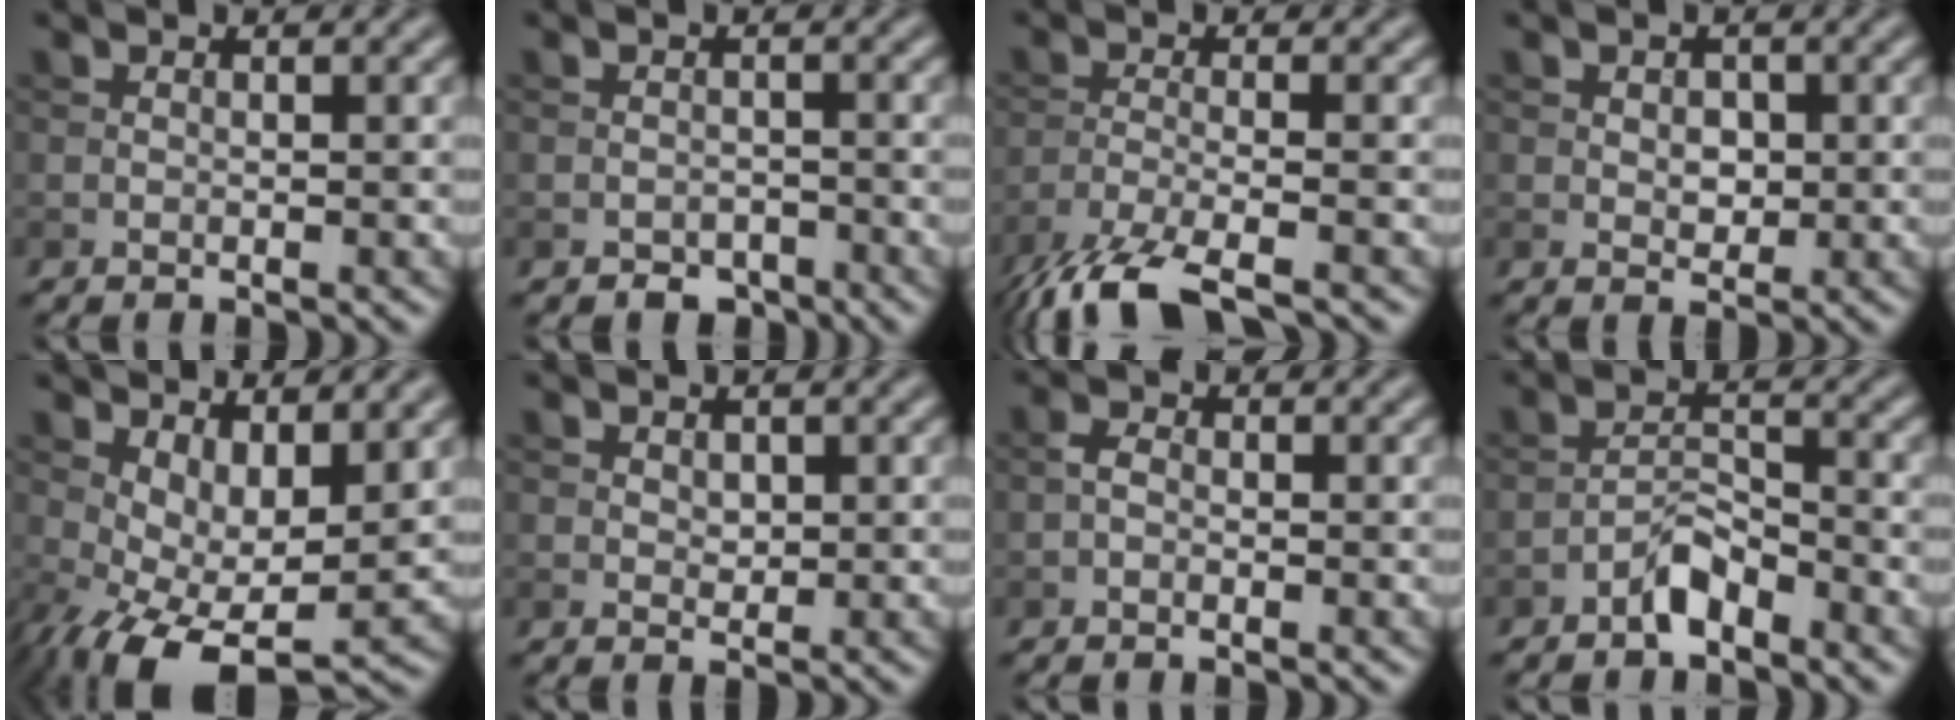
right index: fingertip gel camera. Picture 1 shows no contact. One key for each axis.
{"total": 1.9, "fx": -1.5, "fy": 1.2, "fz": 0.5, "tx": 0.002, "ty": 0.002, "tz": -0.026}
{"total": 7.3, "fx": -5.6, "fy": 1.6, "fz": 4.5, "tx": -0.087, "ty": -0.015, "tz": -0.112}
{"total": 1.8, "fx": 0.2, "fy": 1.3, "fz": 1.2, "tx": -0.020, "ty": -0.004, "tz": 0.006}
{"total": 7.3, "fx": -0.5, "fy": 3.5, "fz": 6.4, "tx": -0.119, "ty": -0.008, "tz": -0.004}
{"total": 1.1, "fx": 0.5, "fy": 0.8, "fz": 0.5, "tx": -0.008, "ty": -0.004, "tz": 0.012}
{"total": 1.2, "fx": -0.5, "fy": 0.8, "fz": 0.8, "tx": -0.014, "ty": 0.003, "tz": -0.013}
{"total": 2.6, "fx": -2.0, "fy": 0.9, "fz": 1.3, "tx": -0.019, "ty": 0.012, "tz": -0.040}